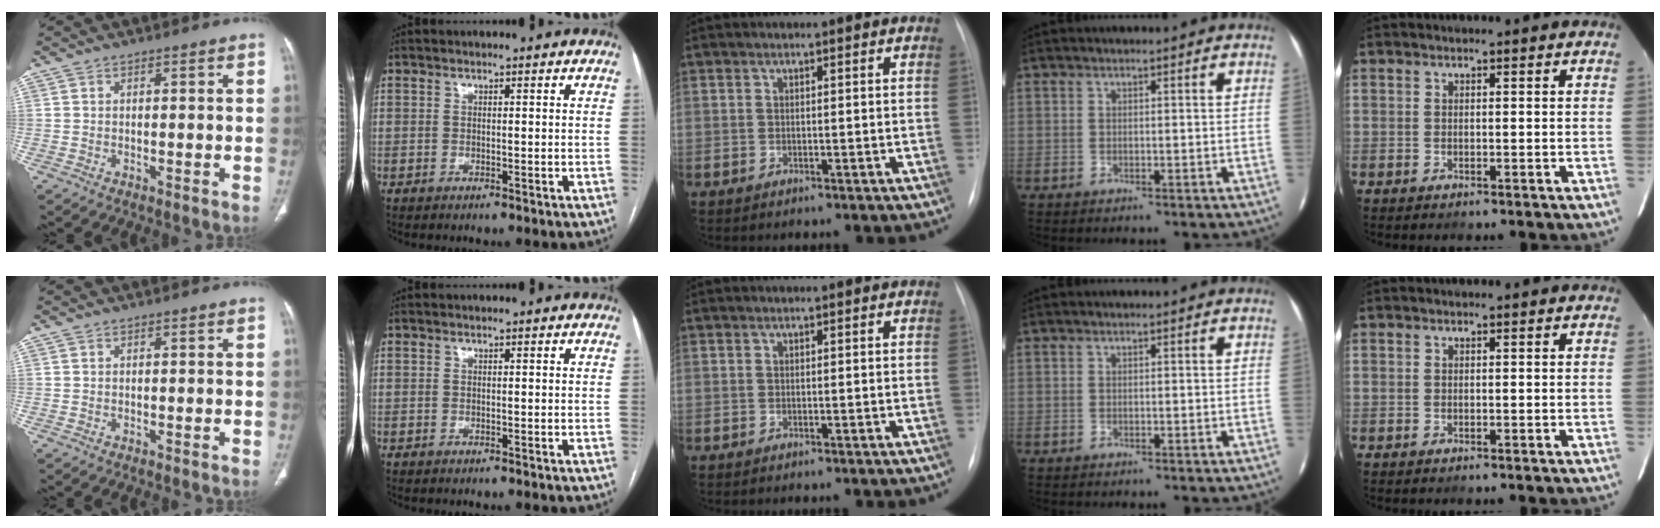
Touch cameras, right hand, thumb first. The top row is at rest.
{}